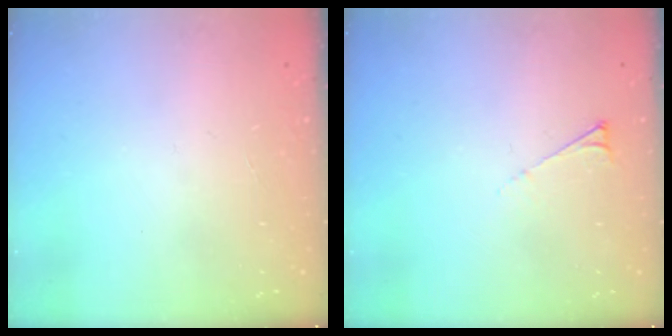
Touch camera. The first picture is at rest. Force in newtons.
{"total": 3.7, "press": 3.6, "slide": 0.6}